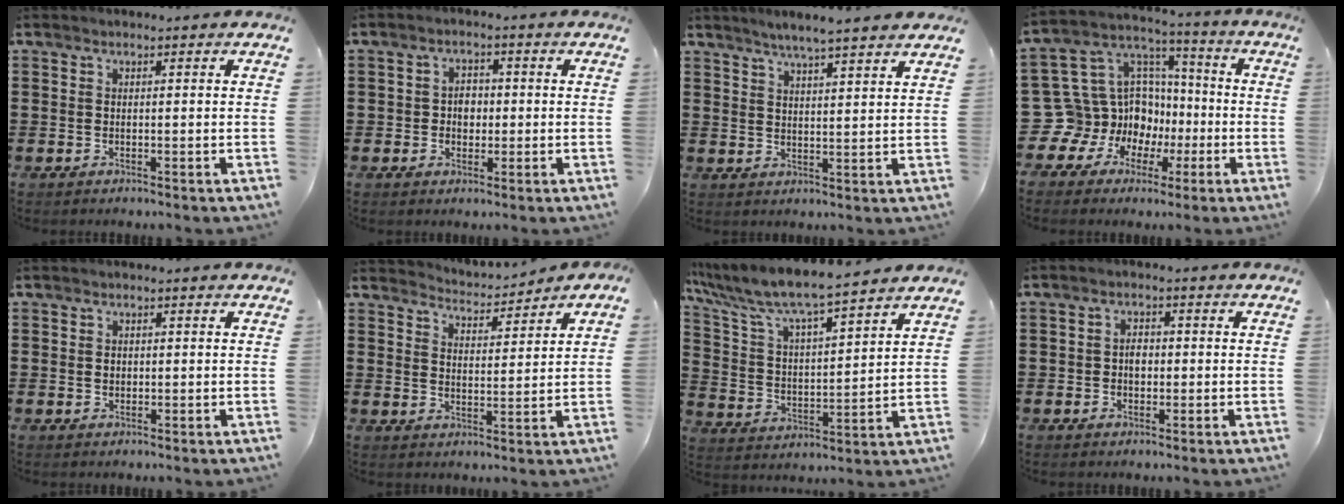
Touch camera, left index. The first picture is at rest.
{"total": 2.7, "force": [-0.4, 2.3, 1.4], "torque": [-0.028, 0.003, -0.014]}
{"total": 3.9, "force": [3.6, -0.4, 1.4], "torque": [-0.038, -0.010, 0.063]}
{"total": 13.7, "force": [-4.2, 12.9, 2.2], "torque": [-0.105, -0.021, -0.040]}
{"total": 0.9, "force": [0.1, 0.8, 0.5], "torque": [-0.013, 0.005, 0.002]}
{"total": 3.1, "force": [3.1, 0.1, -0.2], "torque": [-0.012, -0.018, 0.053]}
{"total": 7.1, "force": [6.5, 0.5, 2.8], "torque": [-0.086, -0.039, 0.107]}
{"total": 2.4, "force": [-0.2, 1.7, 1.7], "torque": [-0.034, 0.006, -0.006]}